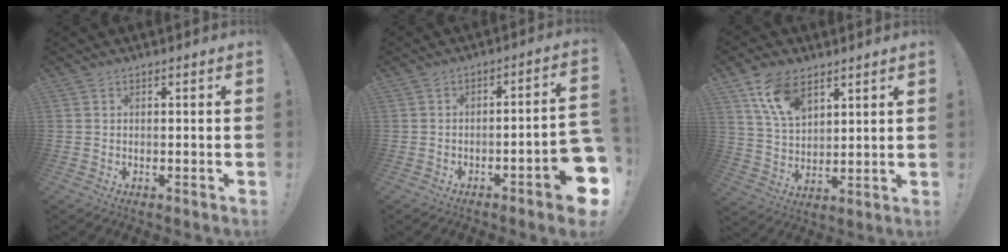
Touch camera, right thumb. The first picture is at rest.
{"total": 8.3, "force": [-4.4, 0.9, 7.0], "torque": [-0.102, 0.017, -0.072]}
{"total": 12.1, "force": [7.4, 6.8, 6.8], "torque": [-0.129, -0.025, 0.144]}